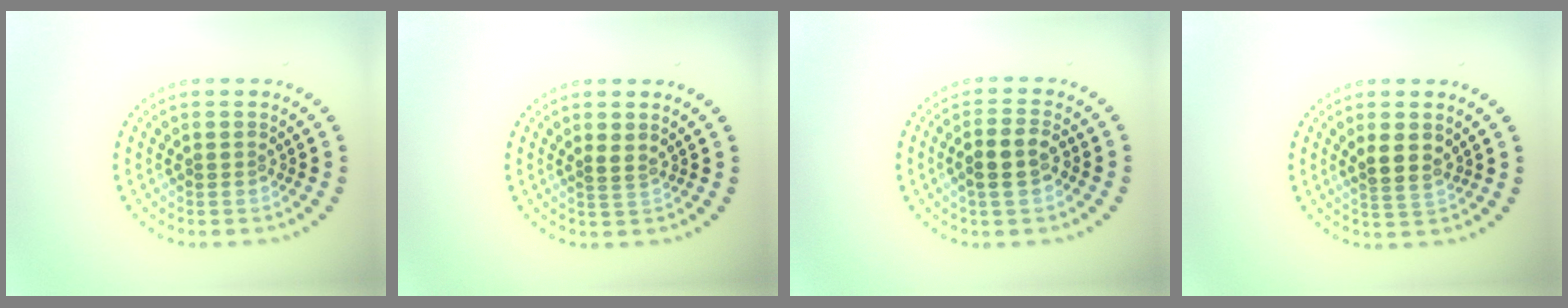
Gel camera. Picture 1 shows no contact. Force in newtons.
{"total": 0.8, "press": 0.4, "slide": 0.7}
{"total": 2.8, "press": 2.7, "slide": 0.8}
{"total": 2.4, "press": 2.2, "slide": 1.0}